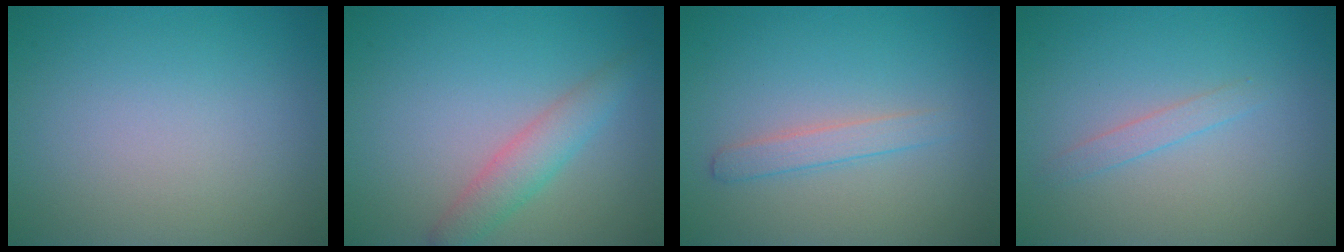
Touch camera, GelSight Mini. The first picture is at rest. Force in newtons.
{"total": 2.8, "press": 2.8, "slide": 0.1}
{"total": 1.8, "press": 1.8, "slide": 0.1}
{"total": 1.1, "press": 1.1, "slide": 0.1}